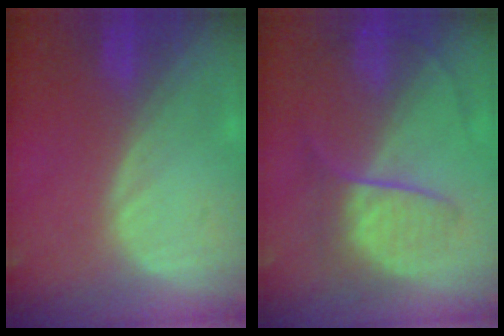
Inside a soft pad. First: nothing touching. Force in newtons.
{"total": 6.4, "press": 6.4, "slide": 0.6}